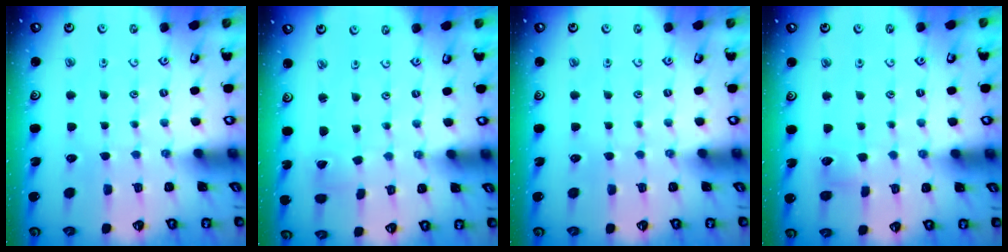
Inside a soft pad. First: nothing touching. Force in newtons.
{"total": 0.5, "press": 0.5, "slide": 0.1}
{"total": 0.0}
{"total": 3.1, "press": 3.0, "slide": 0.5}